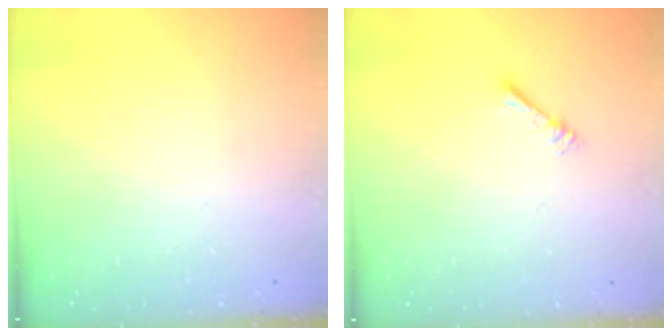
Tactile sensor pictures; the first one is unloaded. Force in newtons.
{"total": 2.4, "press": 2.4, "slide": 0.2}